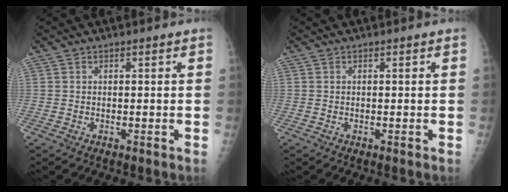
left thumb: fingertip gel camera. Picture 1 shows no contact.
{"total": 0.0}